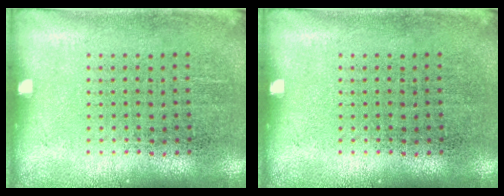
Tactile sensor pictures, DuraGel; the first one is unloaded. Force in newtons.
{"total": 0.0}